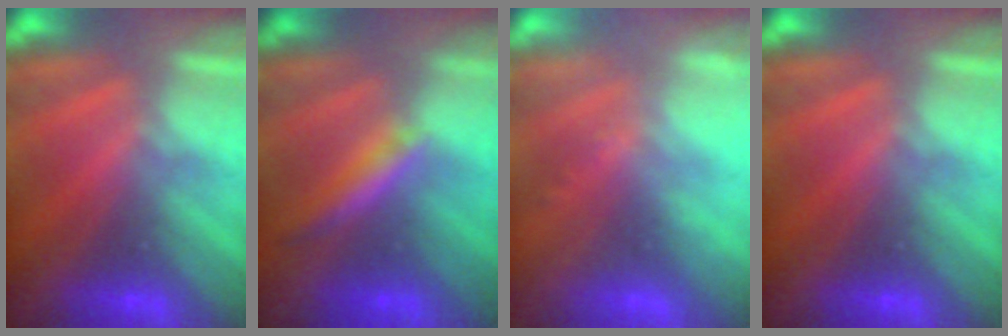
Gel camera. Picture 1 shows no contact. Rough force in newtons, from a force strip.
{"total": 1.6}
{"total": 2.4}
{"total": 0.0}